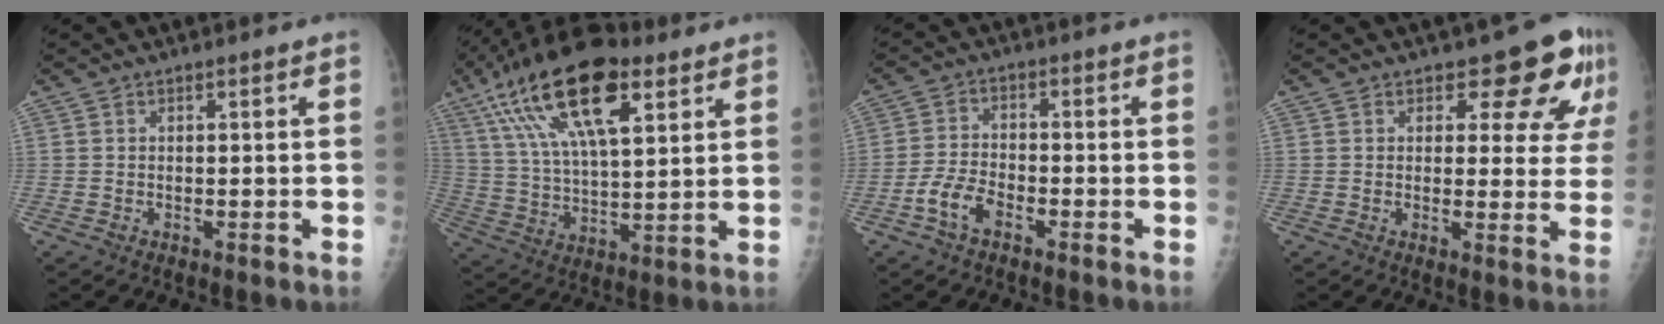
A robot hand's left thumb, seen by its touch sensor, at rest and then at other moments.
{"total": 21.4, "force": [10.6, 8.5, 16.6], "torque": [-0.296, -0.011, 0.188]}
{"total": 5.6, "force": [-3.1, 3.0, 3.5], "torque": [-0.070, 0.018, -0.062]}
{"total": 9.6, "force": [6.0, 4.8, 5.7], "torque": [-0.029, -0.034, 0.062]}